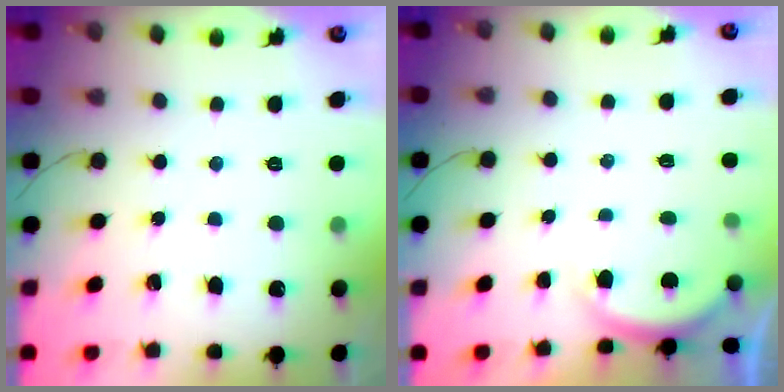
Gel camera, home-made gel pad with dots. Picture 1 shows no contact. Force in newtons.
{"total": 2.5, "press": 2.4, "slide": 0.6}